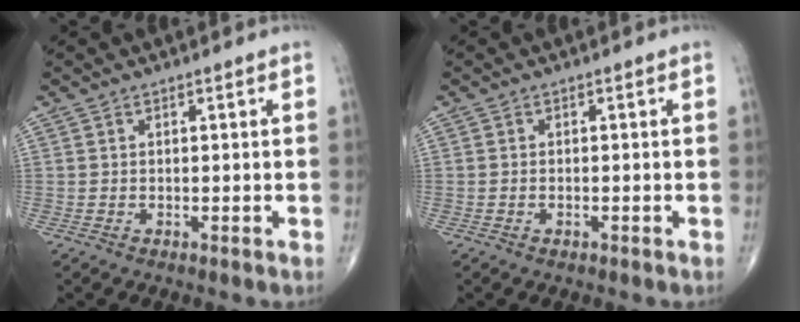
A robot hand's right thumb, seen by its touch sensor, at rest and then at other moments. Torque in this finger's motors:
{"motor_torque": [-0.19, -0.24, 0.02, 0.15, 0.02]}